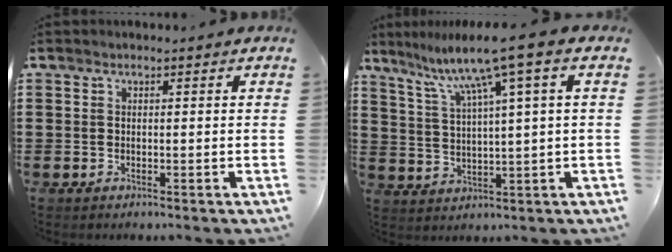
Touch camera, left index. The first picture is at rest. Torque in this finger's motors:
{"motor_torque": [1.47, -0.67, 0.73, 0.21]}